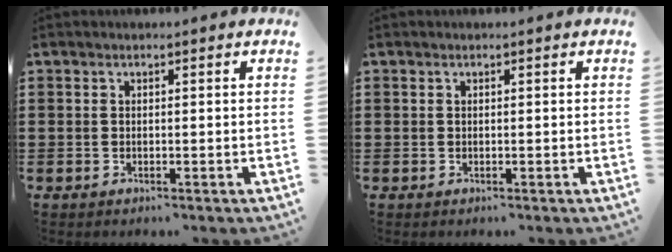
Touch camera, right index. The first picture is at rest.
{"total": 0.0}